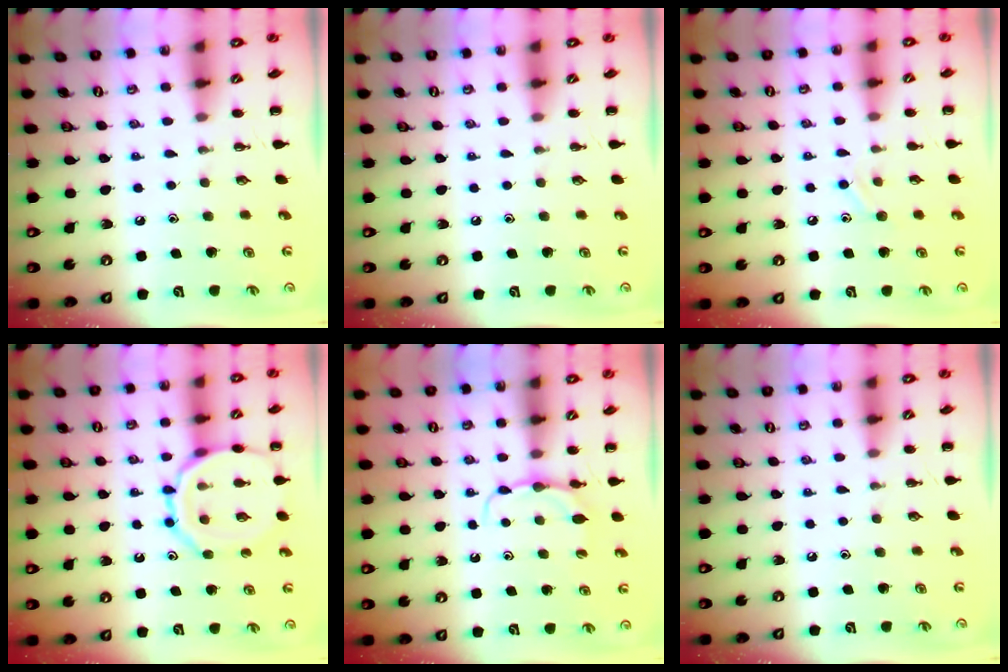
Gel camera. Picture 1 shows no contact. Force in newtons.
{"total": 0.0}
{"total": 6.7, "press": 6.6, "slide": 1.4}
{"total": 12.9, "press": 12.9, "slide": 1.2}
{"total": 5.2, "press": 5.1, "slide": 1.1}
{"total": 0.0}